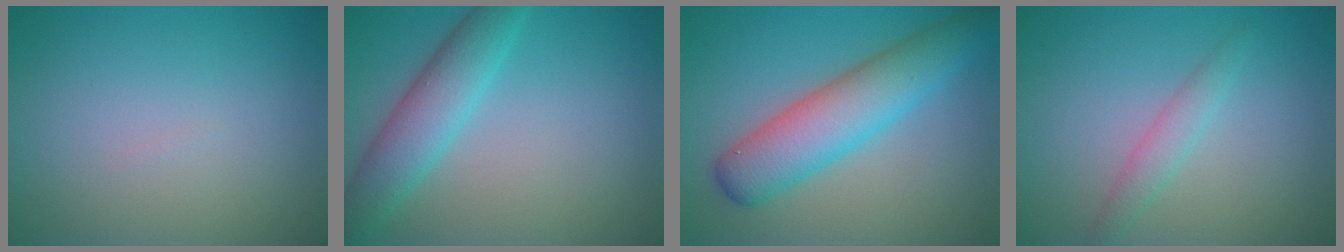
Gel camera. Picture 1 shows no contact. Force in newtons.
{"total": 4.8, "press": 4.8, "slide": 0.2}
{"total": 6.6, "press": 6.6, "slide": 0.2}
{"total": 1.8, "press": 1.8, "slide": 0.1}